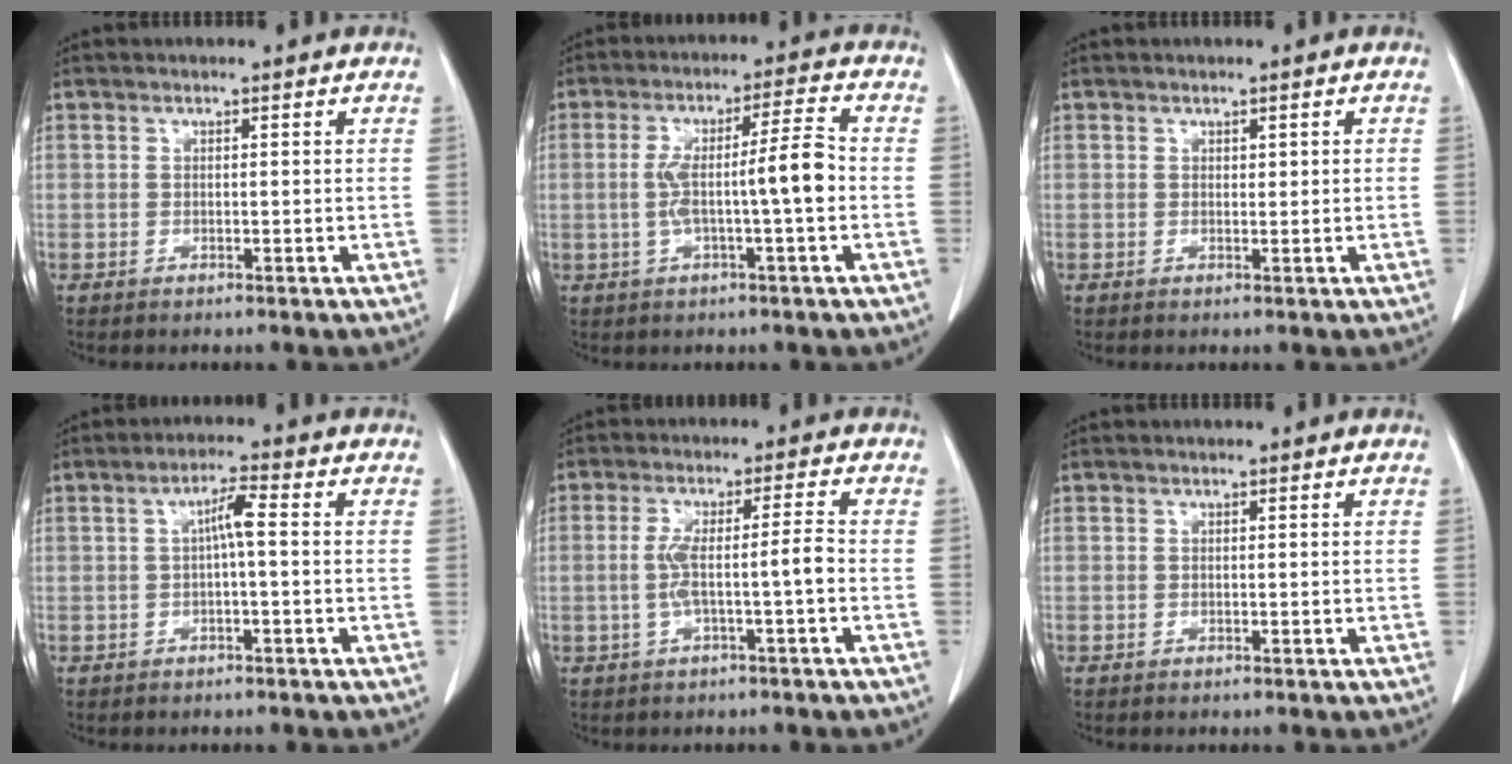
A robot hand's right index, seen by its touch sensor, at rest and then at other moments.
{"total": 8.4, "force": [-1.0, 0.2, 8.3], "torque": [-0.151, 0.022, -0.014]}
{"total": 0.7, "force": [0.3, 0.3, 0.6], "torque": [-0.007, 0.001, 0.007]}
{"total": 3.4, "force": [0.2, 0.2, 3.4], "torque": [-0.062, 0.011, 0.005]}
{"total": 5.5, "force": [-1.1, -0.2, 5.4], "torque": [-0.106, 0.017, -0.015]}
{"total": 0.0}